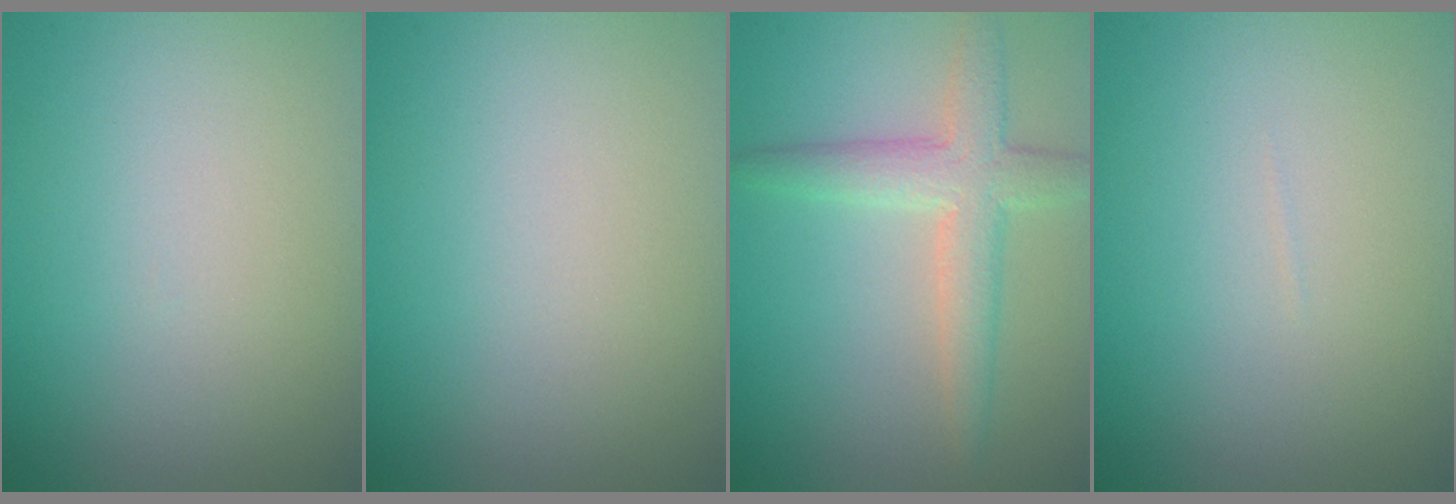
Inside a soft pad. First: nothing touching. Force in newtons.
{"total": 0.0}
{"total": 3.9, "press": 3.9, "slide": 0.1}
{"total": 0.0}